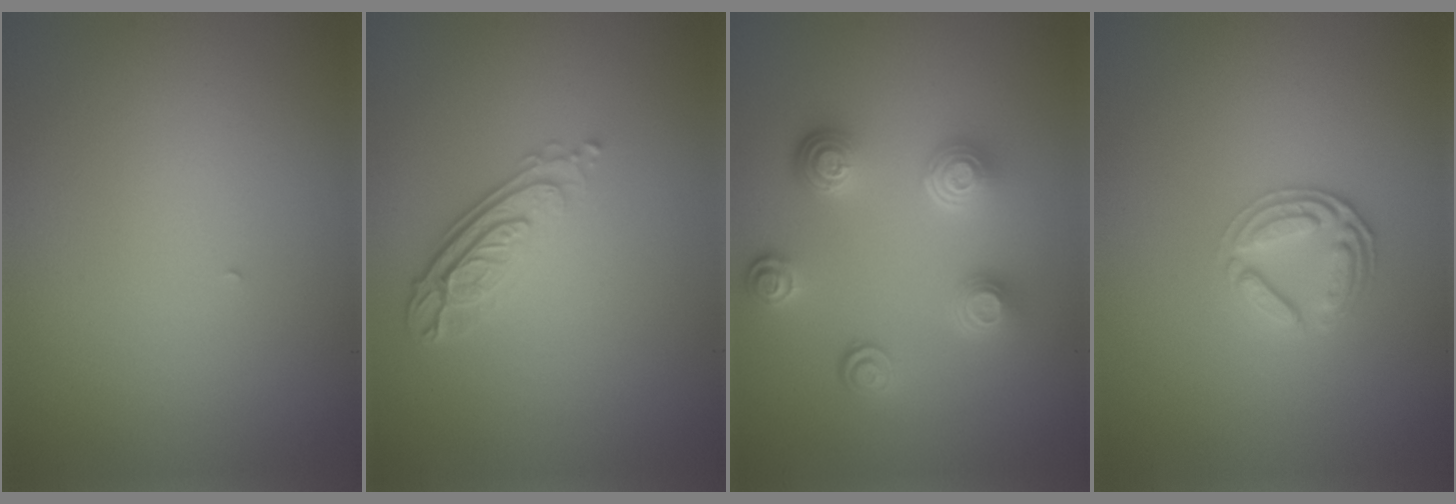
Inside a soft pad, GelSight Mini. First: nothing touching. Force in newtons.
{"total": 3.8, "press": 2.8, "slide": 2.5}
{"total": 4.6, "press": 3.5, "slide": 2.9}
{"total": 2.6, "press": 2.5, "slide": 0.8}